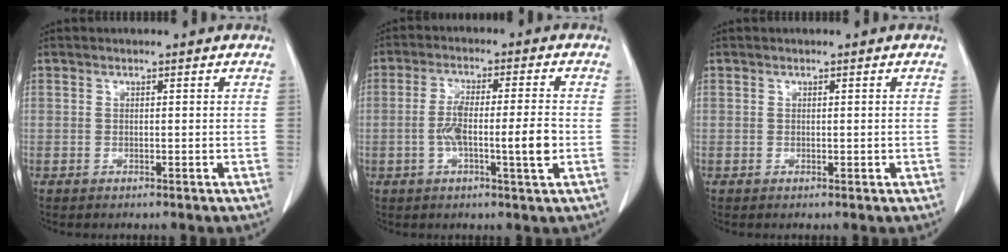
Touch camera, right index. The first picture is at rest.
{"total": 8.2, "force": [-1.7, 0.7, 8.0], "torque": [-0.145, 0.004, -0.031]}
{"total": 0.7, "force": [-0.1, 0.4, 0.5], "torque": [-0.008, 0.000, 0.004]}